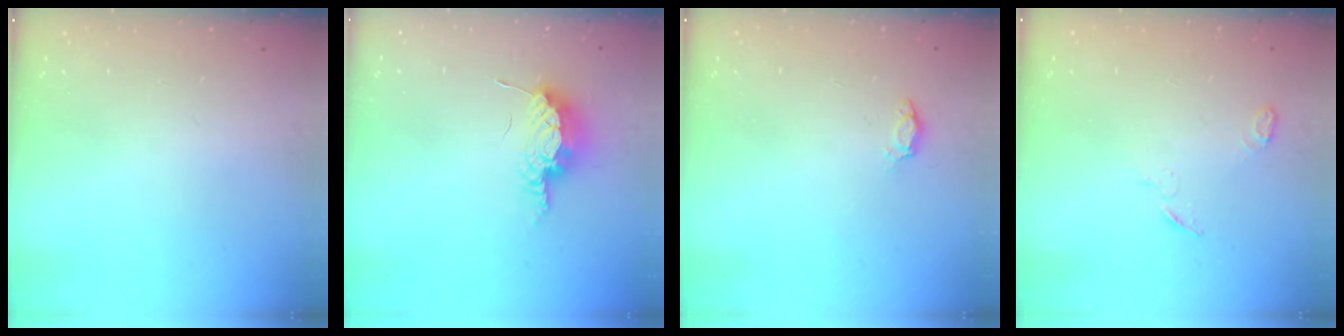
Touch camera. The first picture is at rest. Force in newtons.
{"total": 8.1, "press": 8.1, "slide": 0.1}
{"total": 3.5, "press": 3.5, "slide": 0.4}
{"total": 3.6, "press": 3.5, "slide": 0.9}